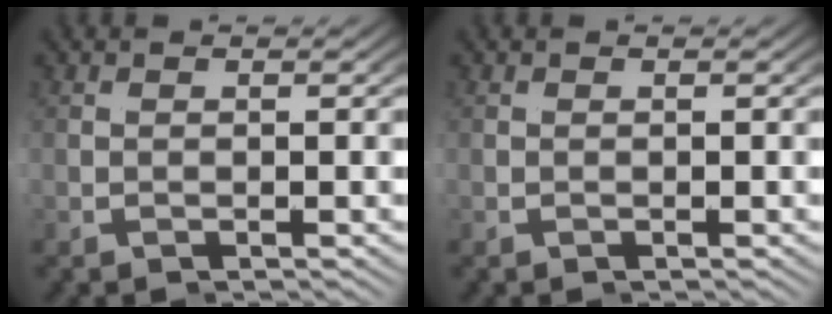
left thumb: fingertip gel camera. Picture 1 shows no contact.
{"total": 0.0}